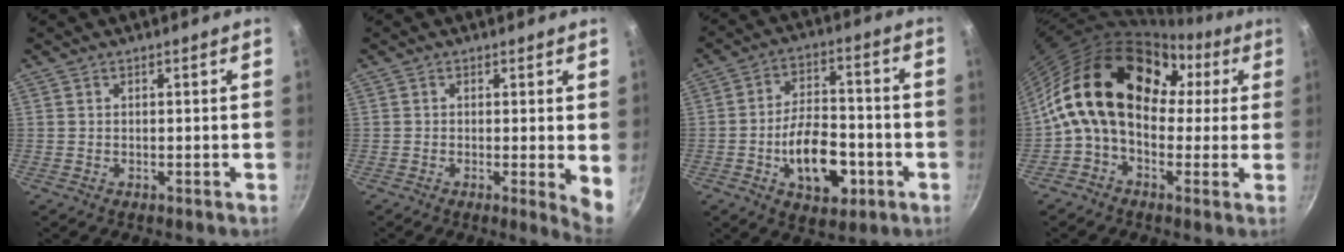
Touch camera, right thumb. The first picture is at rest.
{"total": 4.7, "force": [0.1, 0.9, 4.6], "torque": [-0.060, -0.017, -0.003]}
{"total": 13.8, "force": [-4.4, 7.8, 10.5], "torque": [-0.145, 0.028, -0.068]}
{"total": 20.8, "force": [3.0, 14.7, 14.4], "torque": [-0.233, 0.042, 0.025]}